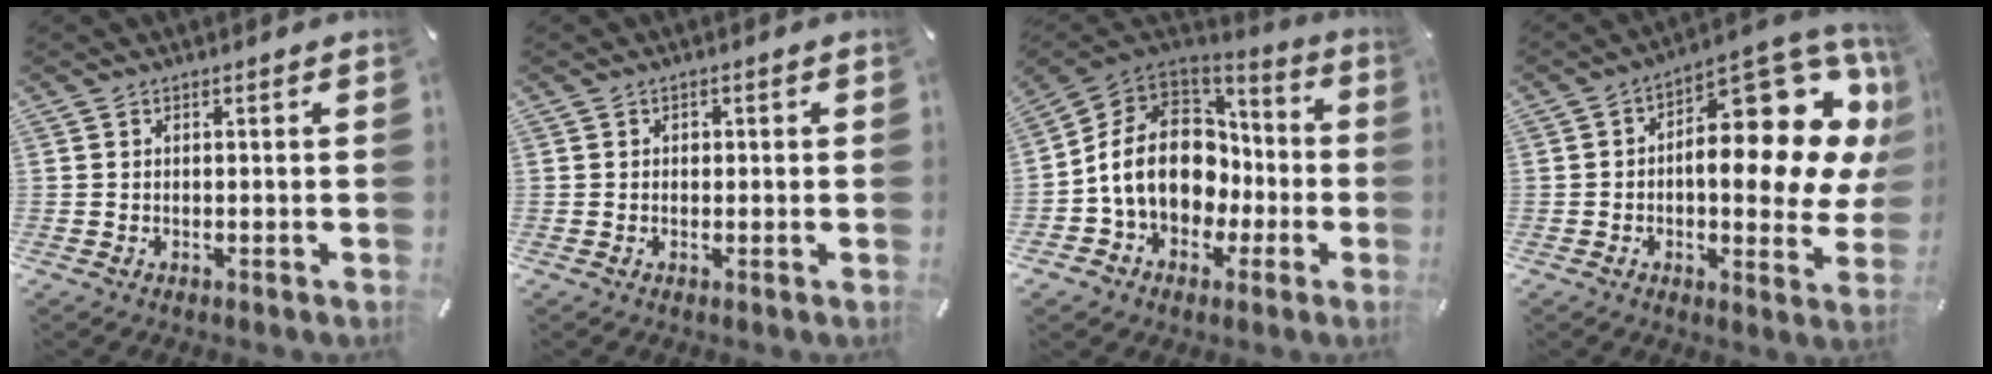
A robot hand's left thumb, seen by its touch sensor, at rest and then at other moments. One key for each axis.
{"total": 0.8, "fx": 0.0, "fy": 0.8, "fz": 0.2, "tx": 0.004, "ty": 0.001, "tz": -0.003}
{"total": 15.2, "fx": -0.9, "fy": 12.7, "fz": 8.3, "tx": -0.185, "ty": 0.005, "tz": -0.009}
{"total": 18.9, "fx": 6.4, "fy": 8.9, "fz": 15.4, "tx": -0.184, "ty": -0.072, "tz": 0.103}